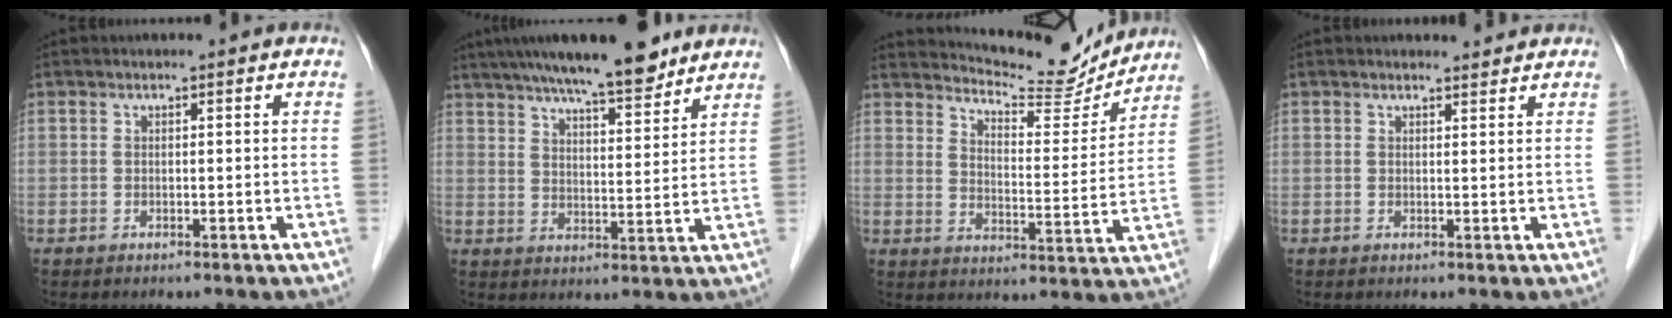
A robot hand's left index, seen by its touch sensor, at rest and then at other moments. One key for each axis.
{"total": 14.4, "fx": 11.7, "fy": 2.4, "fz": 7.9, "tx": -0.130, "ty": 0.017, "tz": 0.181}
{"total": 13.4, "fx": 13.0, "fy": 1.9, "fz": 2.9, "tx": -0.049, "ty": -0.020, "tz": 0.179}
{"total": 1.6, "fx": 1.6, "fy": 0.4, "fz": 0.0, "tx": -0.009, "ty": -0.002, "tz": 0.021}